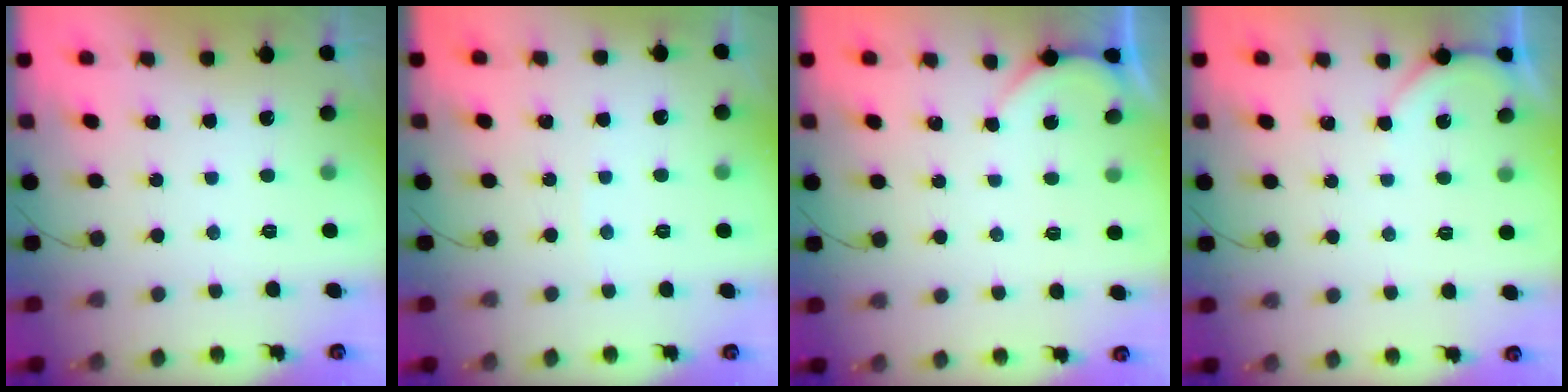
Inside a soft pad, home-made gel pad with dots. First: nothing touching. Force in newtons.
{"total": 1.7, "press": 1.7, "slide": 0.2}
{"total": 1.6, "press": 1.6, "slide": 0.3}
{"total": 2.0, "press": 2.0, "slide": 0.2}